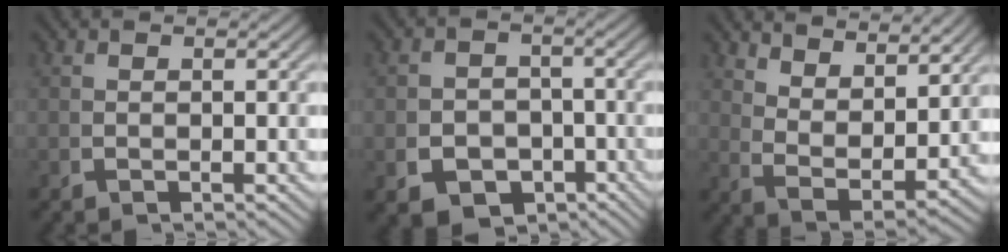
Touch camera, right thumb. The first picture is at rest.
{"total": 8.6, "force": [-4.6, 6.7, 3.0], "torque": [-0.051, -0.035, -0.061]}
{"total": 6.1, "force": [2.5, 3.2, 4.5], "torque": [-0.109, -0.028, 0.062]}